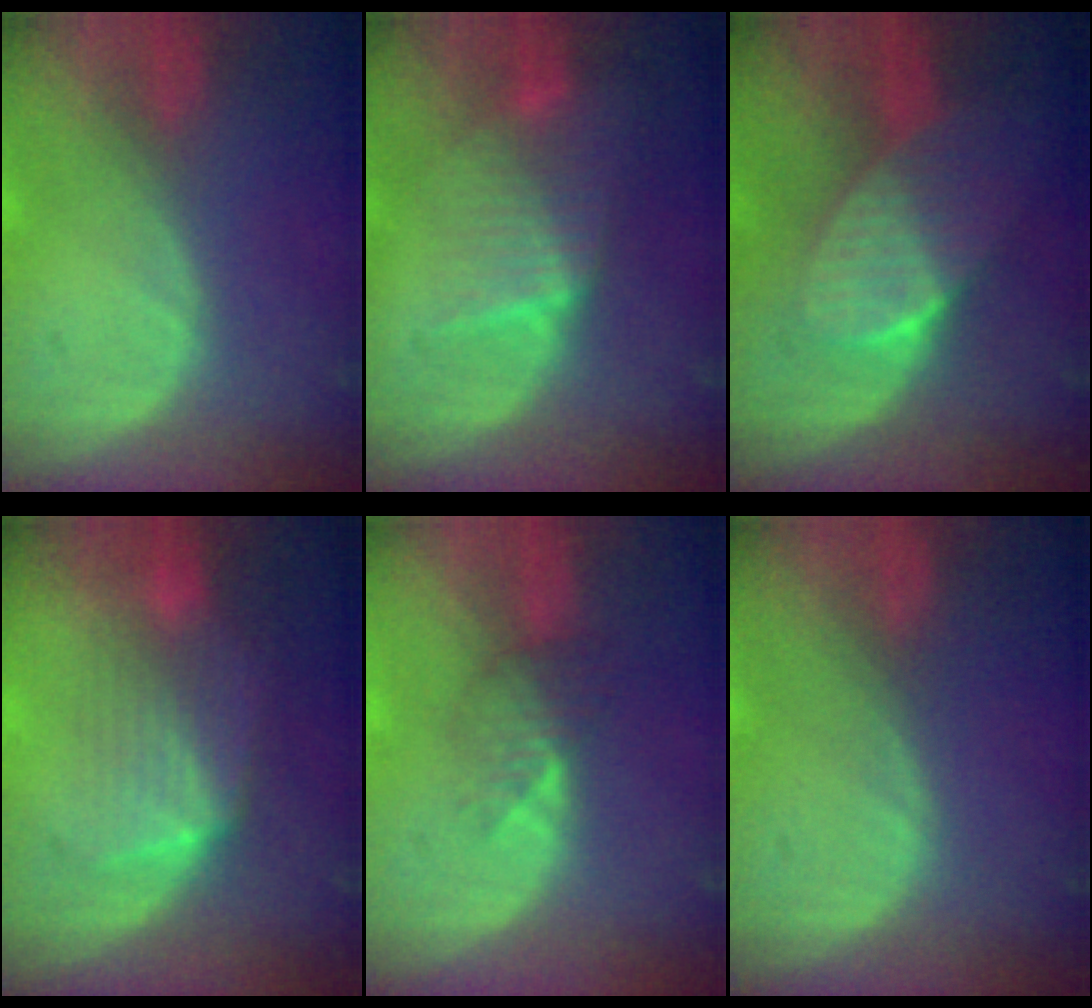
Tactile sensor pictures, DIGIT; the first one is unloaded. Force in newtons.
{"total": 6.4, "press": 6.2, "slide": 1.6}
{"total": 7.8, "press": 7.0, "slide": 3.4}
{"total": 7.4, "press": 6.9, "slide": 2.5}
{"total": 3.6, "press": 3.2, "slide": 1.6}
{"total": 0.0}